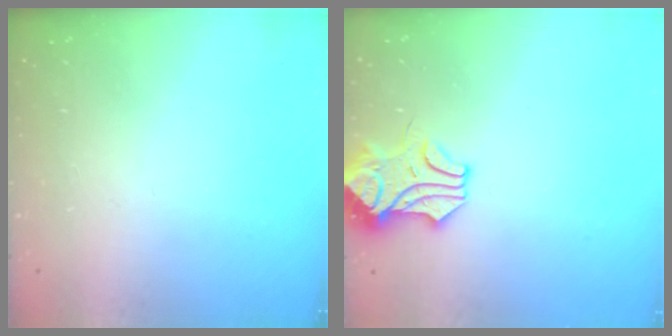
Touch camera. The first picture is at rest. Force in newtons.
{"total": 1.1, "press": 0.9, "slide": 0.5}